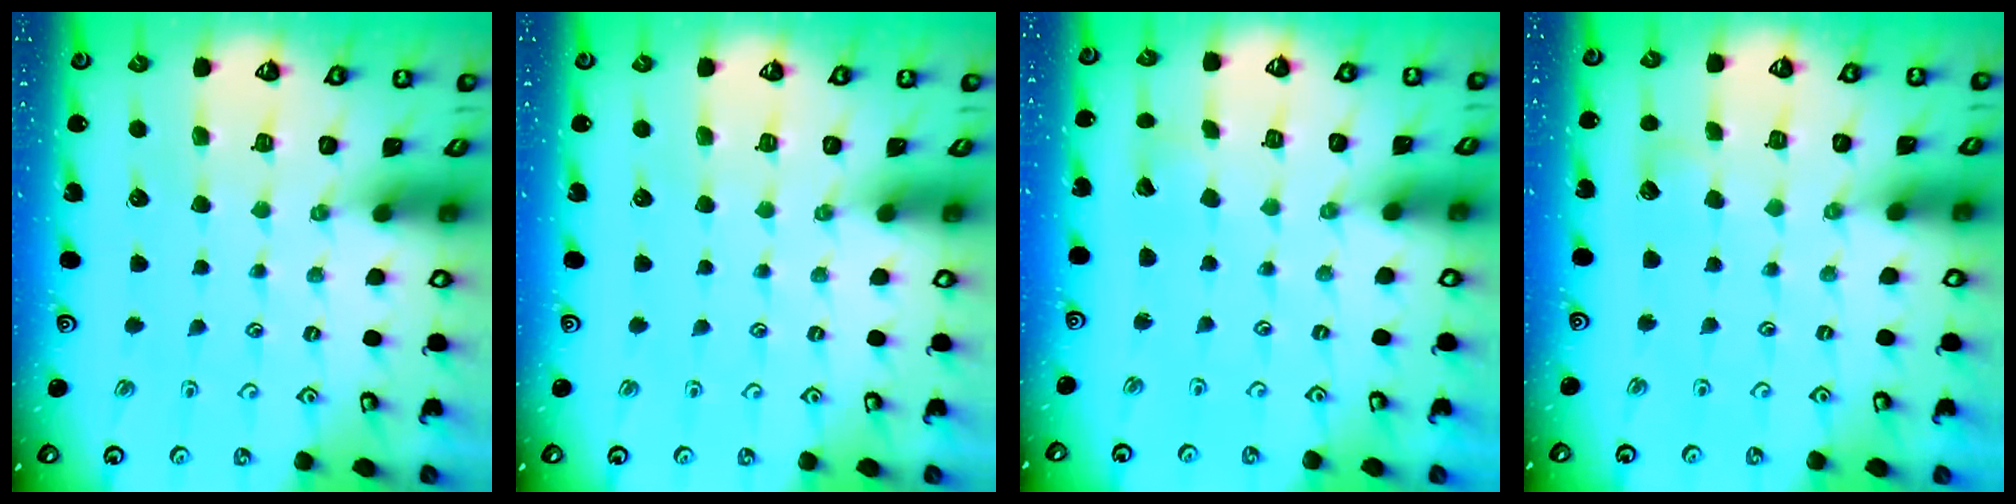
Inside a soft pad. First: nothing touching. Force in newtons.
{"total": 0.0}
{"total": 1.4, "press": 1.4, "slide": 0.1}
{"total": 4.1, "press": 4.0, "slide": 0.4}